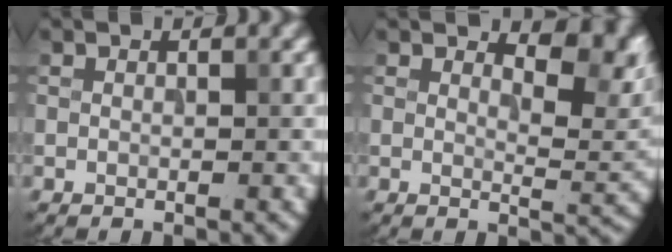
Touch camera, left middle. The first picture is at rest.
{"total": 5.0, "force": [2.7, 2.0, 3.7], "torque": [-0.048, -0.007, 0.036]}